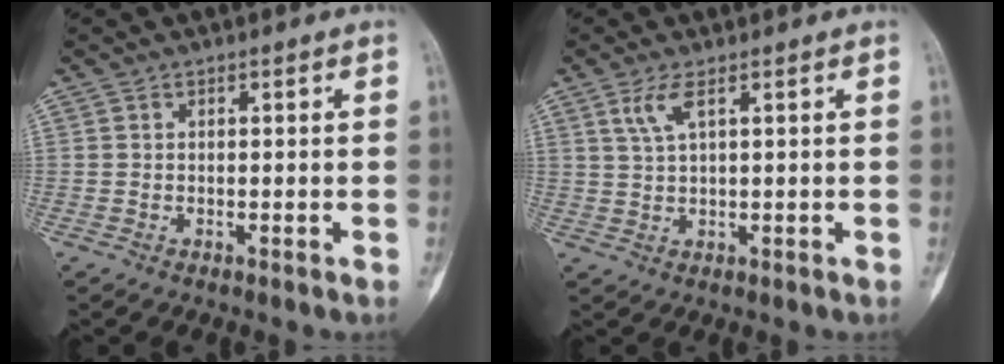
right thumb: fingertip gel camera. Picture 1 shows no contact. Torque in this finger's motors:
{"motor_torque": [-0.02, 0.02, 0.32, 0.13, 0.09]}